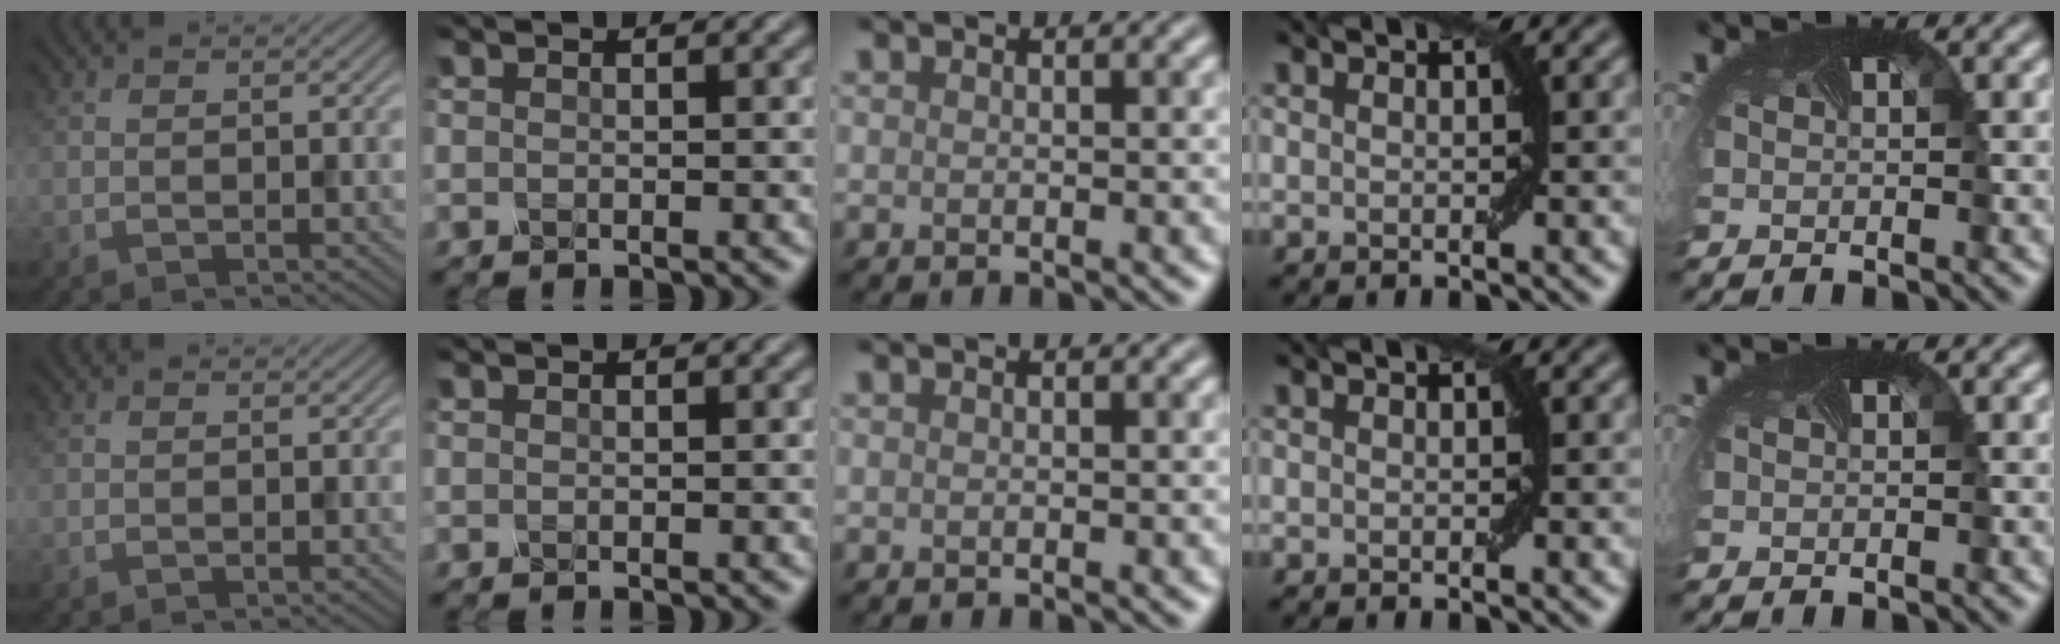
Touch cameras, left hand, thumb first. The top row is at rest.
{}